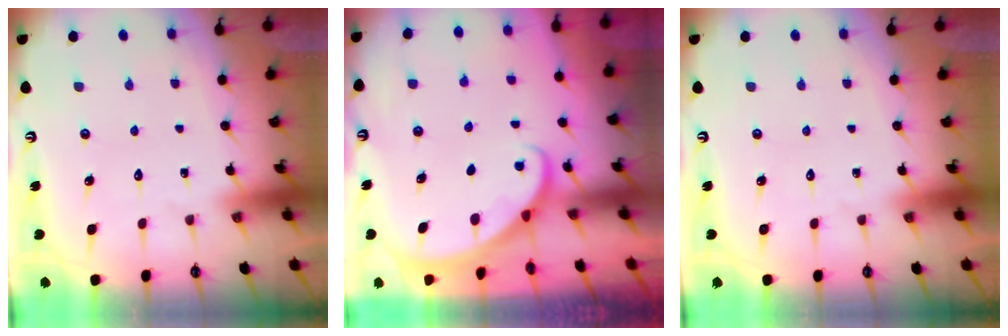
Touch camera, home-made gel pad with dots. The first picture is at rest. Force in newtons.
{"total": 1.9, "press": 1.9, "slide": 0.1}
{"total": 0.0}